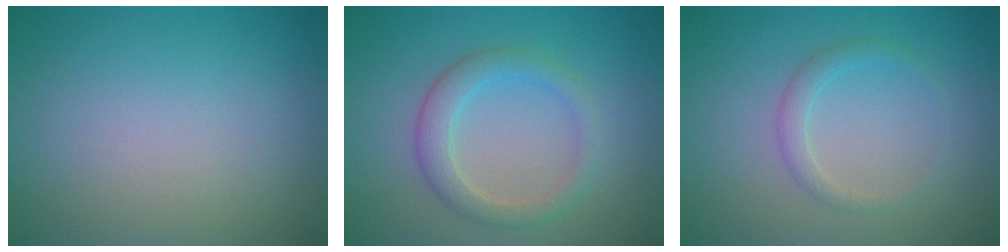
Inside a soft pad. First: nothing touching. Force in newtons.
{"total": 2.9, "press": 2.9, "slide": 0.2}
{"total": 1.5, "press": 1.5, "slide": 0.2}